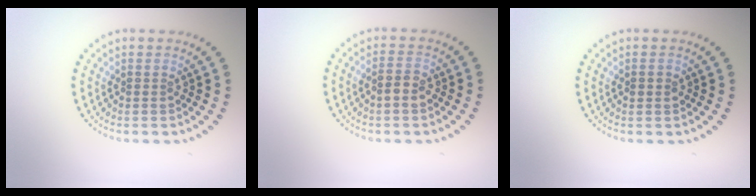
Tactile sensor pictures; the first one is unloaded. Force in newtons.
{"total": 1.6, "press": 1.5, "slide": 0.4}
{"total": 1.0, "press": 1.0, "slide": 0.1}